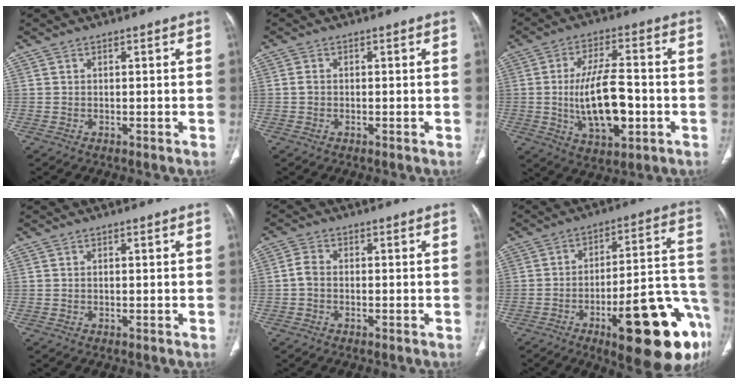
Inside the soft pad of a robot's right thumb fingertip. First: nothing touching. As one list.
[{"total": 1.0, "force": [-0.2, 0.8, 0.5], "torque": [-0.010, 0.001, -0.005]}, {"total": 14.0, "force": [-2.2, 6.2, 12.4], "torque": [-0.211, 0.009, -0.032]}, {"total": 0.0}, {"total": 2.4, "force": [-0.6, 1.7, 1.6], "torque": [-0.033, 0.008, -0.019]}, {"total": 25.9, "force": [-11.5, 7.0, 22.1], "torque": [-0.227, 0.059, -0.154]}]